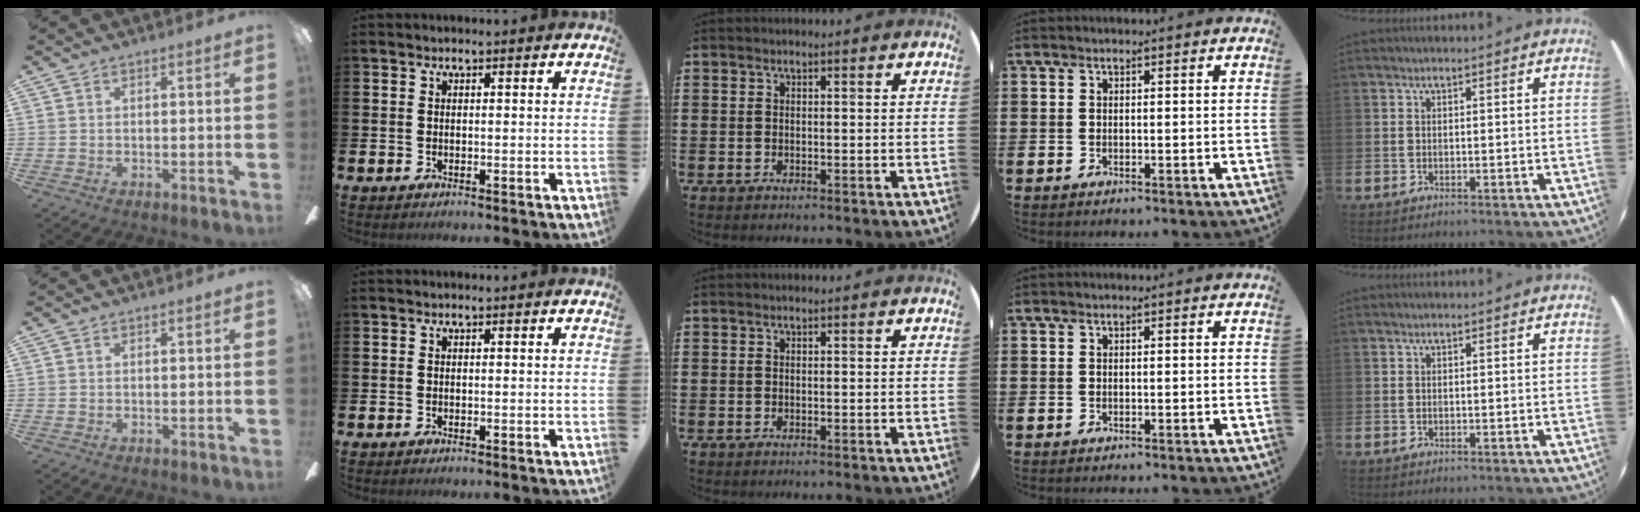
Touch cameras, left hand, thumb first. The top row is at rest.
{}